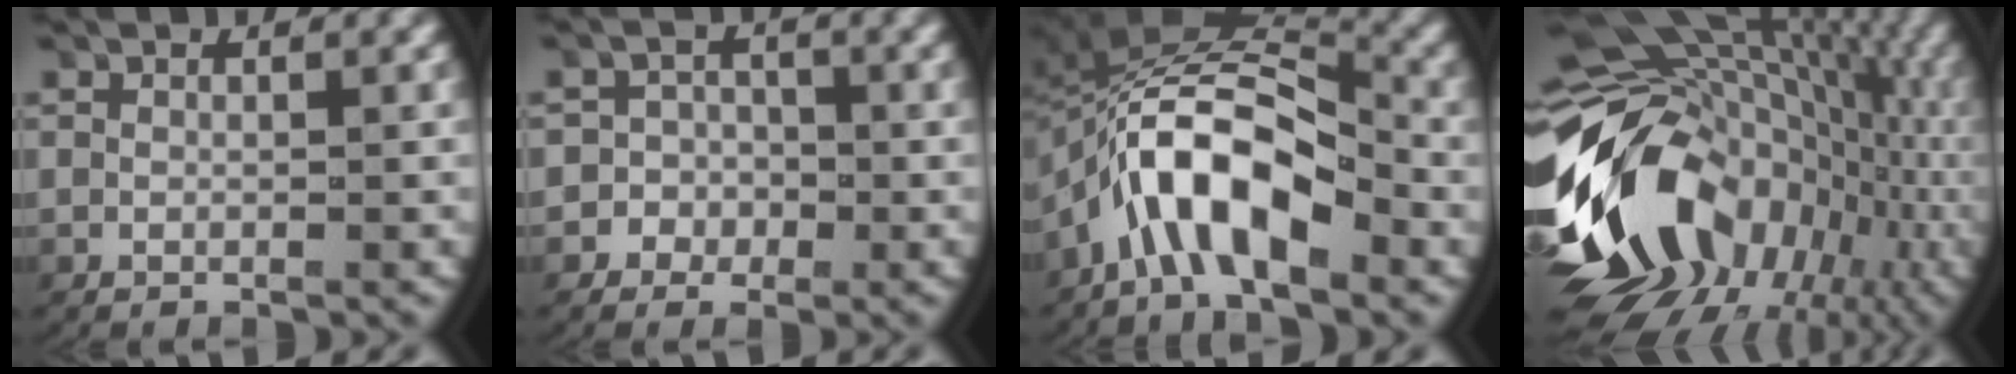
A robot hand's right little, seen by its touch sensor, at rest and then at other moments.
{"total": 3.6, "force": [-1.6, 3.2, 0.4], "torque": [0.000, 0.003, -0.037]}
{"total": 10.2, "force": [-0.9, 5.9, 8.3], "torque": [-0.164, -0.001, -0.022]}
{"total": 24.5, "force": [-2.7, 17.7, 16.7], "torque": [-0.277, -0.038, -0.036]}